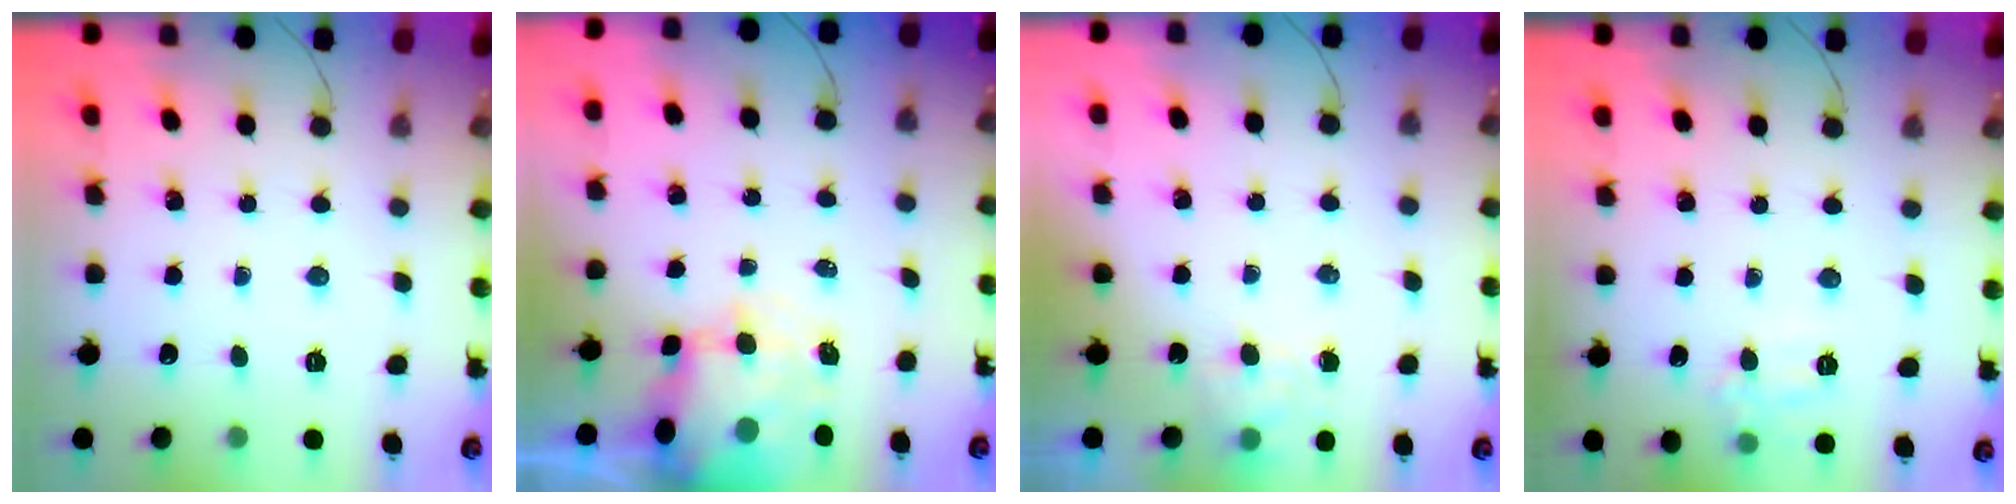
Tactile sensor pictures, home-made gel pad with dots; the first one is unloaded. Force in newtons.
{"total": 8.1, "press": 7.9, "slide": 1.9}
{"total": 5.2, "press": 5.0, "slide": 1.4}
{"total": 8.0, "press": 7.9, "slide": 1.5}